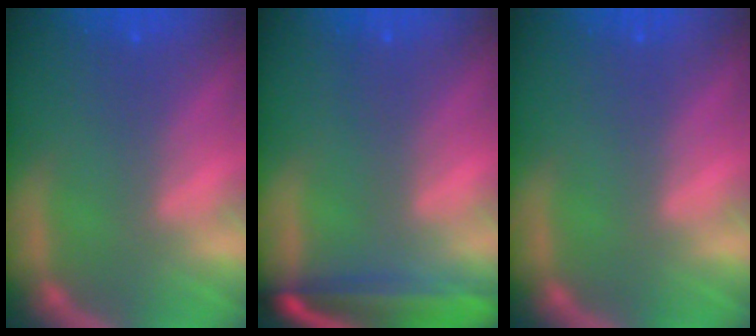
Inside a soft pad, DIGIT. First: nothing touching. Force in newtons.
{"total": 7.1}
{"total": 0.0}